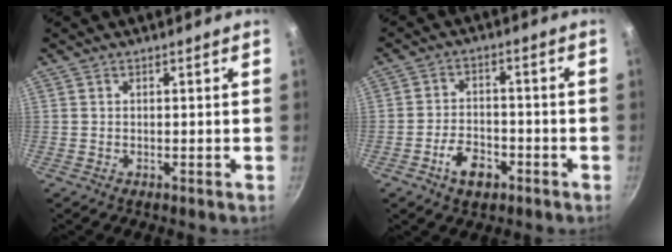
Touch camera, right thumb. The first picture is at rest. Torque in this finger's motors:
{"motor_torque": [0.91, 0.82, 0.91, -0.49, 0.06]}